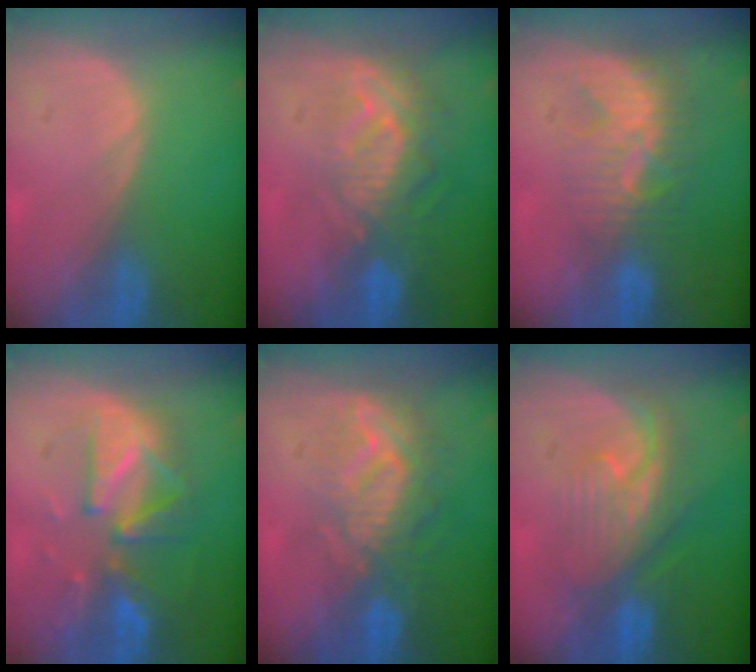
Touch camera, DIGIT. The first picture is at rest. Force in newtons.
{"total": 9.5, "press": 8.3, "slide": 4.6}
{"total": 8.8, "press": 7.6, "slide": 4.4}
{"total": 9.9, "press": 8.8, "slide": 4.7}
{"total": 9.2, "press": 8.6, "slide": 3.3}
{"total": 8.0, "press": 7.8, "slide": 1.9}